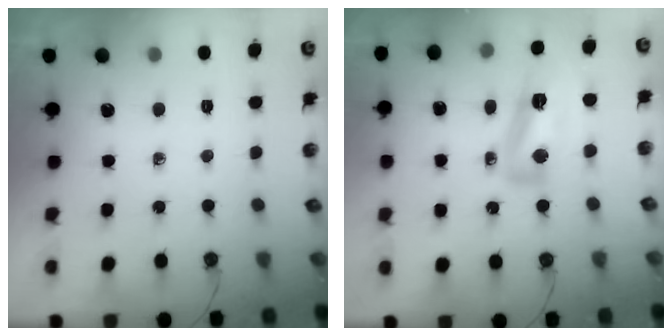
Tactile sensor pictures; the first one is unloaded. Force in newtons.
{"total": 12.1, "press": 11.2, "slide": 4.8}